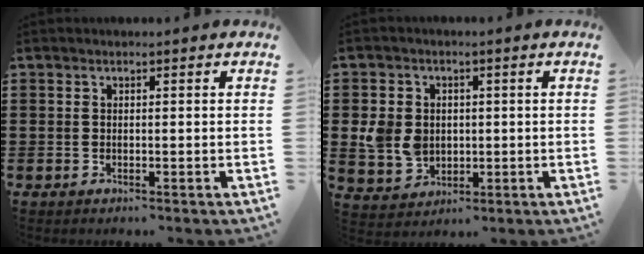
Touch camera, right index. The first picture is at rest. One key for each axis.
{"total": 6.2, "fx": 0.1, "fy": 5.1, "fz": 3.4, "tx": -0.089, "ty": 0.010, "tz": 0.001}